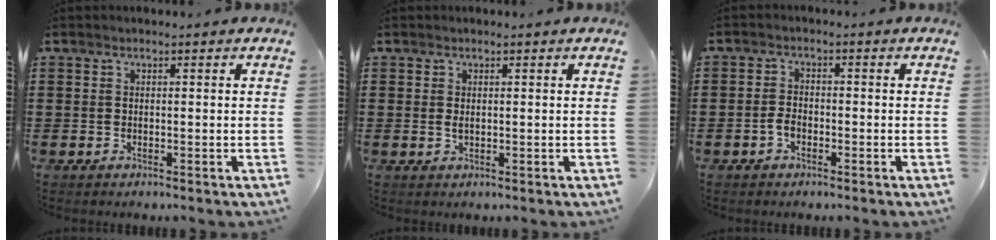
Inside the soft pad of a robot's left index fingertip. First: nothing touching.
{"total": 0.9, "force": [0.3, 0.4, 0.8], "torque": [-0.017, 0.003, 0.004]}
{"total": 2.1, "force": [-0.9, 1.2, 1.5], "torque": [-0.038, 0.001, -0.019]}